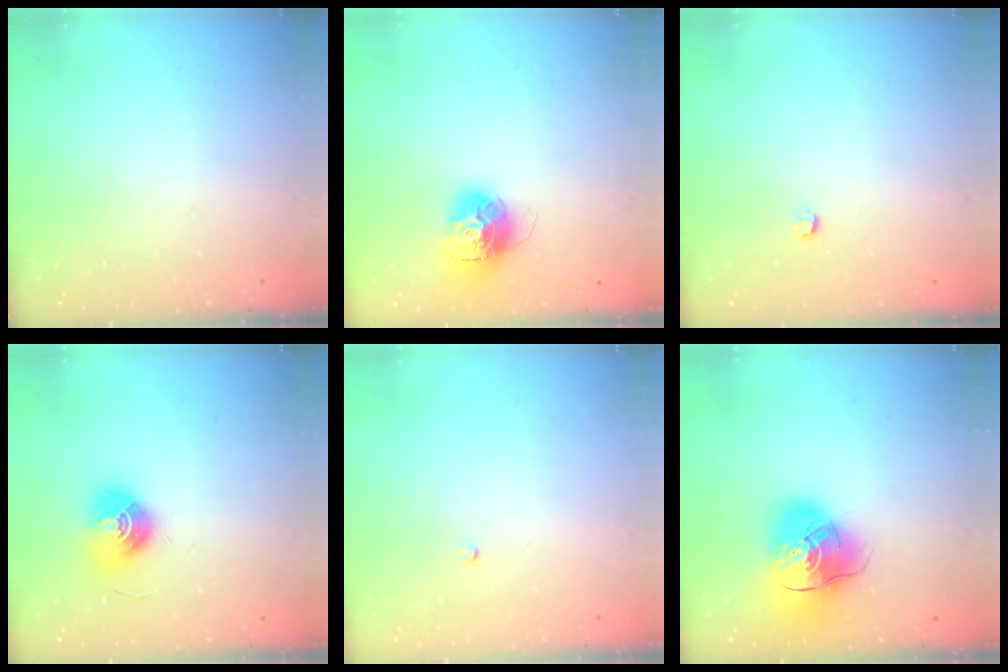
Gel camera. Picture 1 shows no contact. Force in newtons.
{"total": 15.2, "press": 15.2, "slide": 1.4}
{"total": 3.2, "press": 3.2, "slide": 0.6}
{"total": 10.3, "press": 10.3, "slide": 0.5}
{"total": 2.0, "press": 2.0, "slide": 0.3}
{"total": 17.1, "press": 16.8, "slide": 2.9}